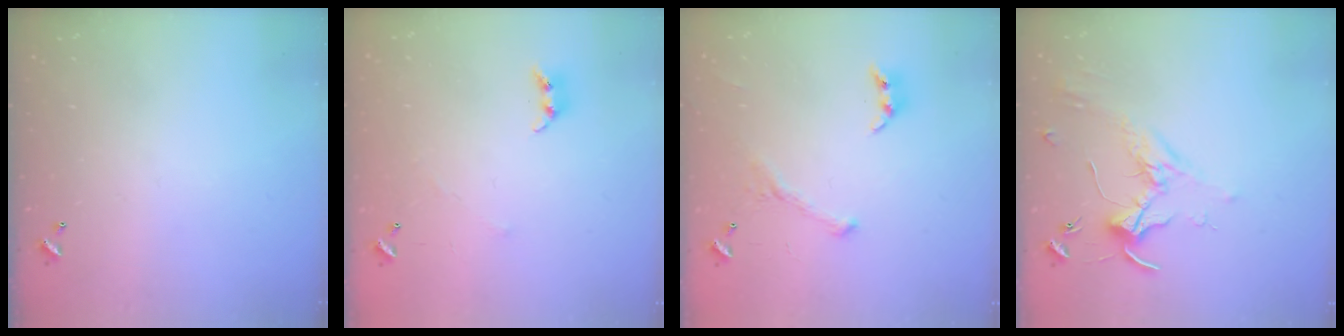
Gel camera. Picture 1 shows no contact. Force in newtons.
{"total": 4.8, "press": 4.8, "slide": 0.8}
{"total": 2.0, "press": 2.0, "slide": 0.4}
{"total": 1.7, "press": 1.7, "slide": 0.4}